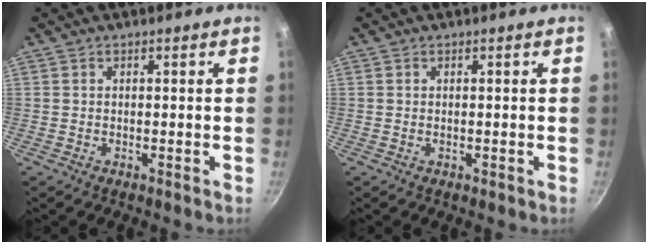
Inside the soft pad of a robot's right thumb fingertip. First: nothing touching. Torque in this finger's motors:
{"motor_torque": [-0.43, 0.02, -0.16, 0.04, 0.00]}